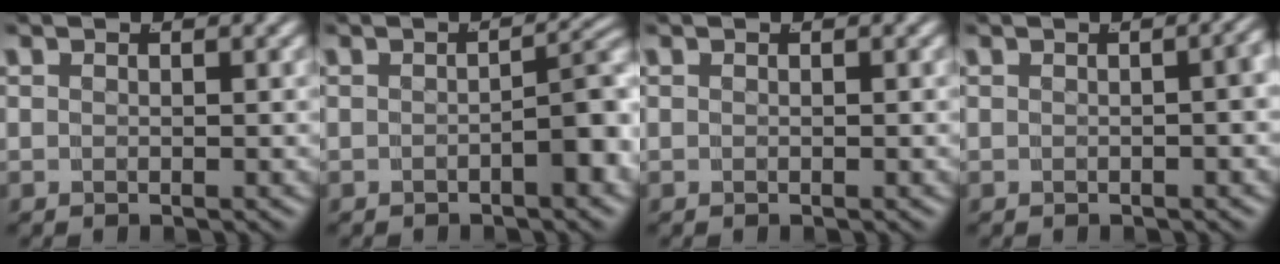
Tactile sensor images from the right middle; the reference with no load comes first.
{"total": 3.9, "force": [-1.5, 1.2, 3.4], "torque": [-0.029, 0.004, -0.025]}
{"total": 0.0}
{"total": 1.5, "force": [-0.3, 0.1, 1.4], "torque": [-0.010, 0.008, -0.007]}